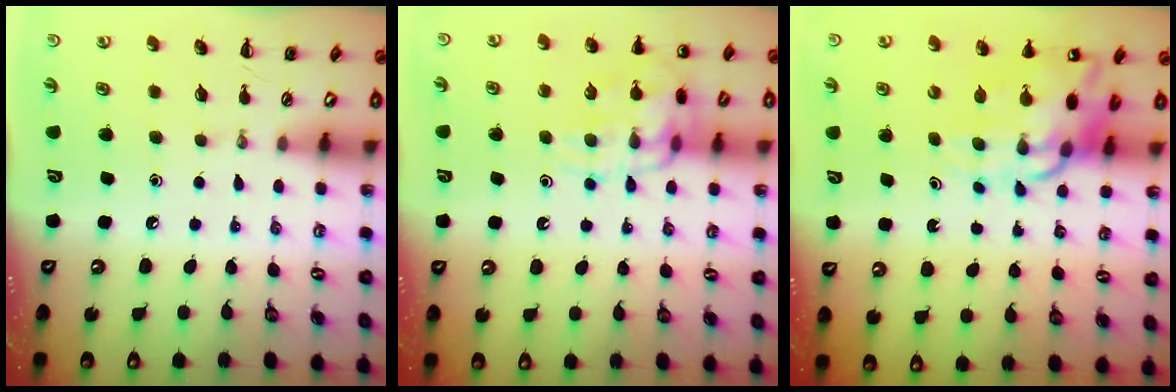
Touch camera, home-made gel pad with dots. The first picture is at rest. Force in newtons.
{"total": 14.5, "press": 14.3, "slide": 1.9}
{"total": 14.1, "press": 13.5, "slide": 3.9}